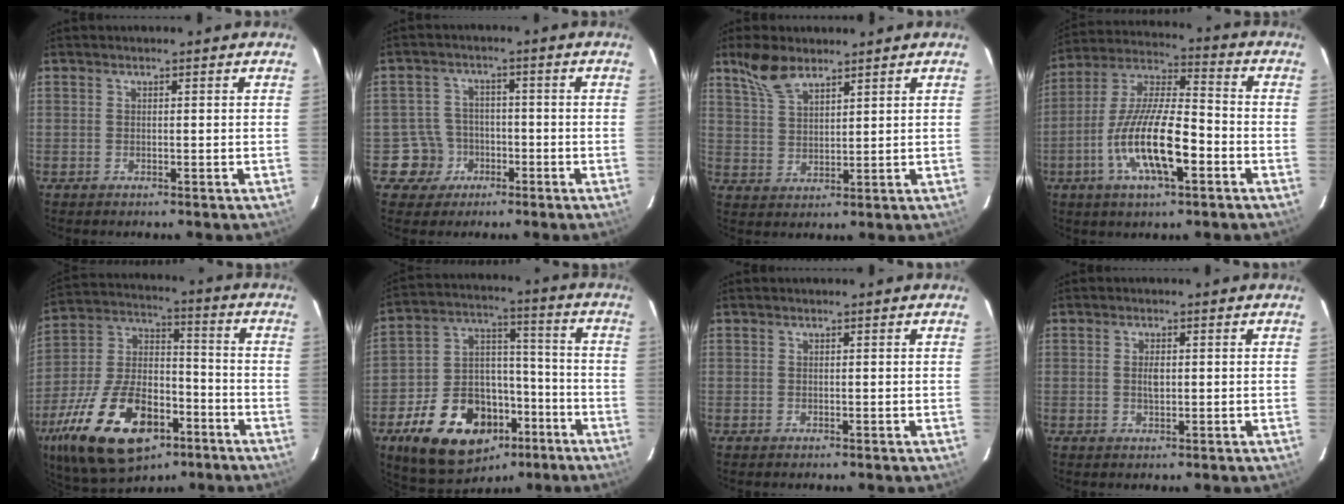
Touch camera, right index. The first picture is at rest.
{"total": 5.9, "force": [-2.5, 5.3, -0.1], "torque": [-0.008, 0.024, -0.040]}
{"total": 6.9, "force": [5.2, 2.8, 3.6], "torque": [-0.073, 0.012, 0.106]}
{"total": 15.9, "force": [-5.7, 4.5, 14.2], "torque": [-0.284, -0.007, -0.110]}
{"total": 24.4, "force": [-12.4, 12.8, 16.8], "torque": [-0.348, -0.006, -0.200]}
{"total": 21.2, "force": [-11.5, 13.5, 11.7], "torque": [-0.242, 0.032, -0.167]}
{"total": 0.0}
{"total": 2.1, "force": [0.0, 1.1, 1.8], "torque": [-0.033, 0.000, 0.001]}